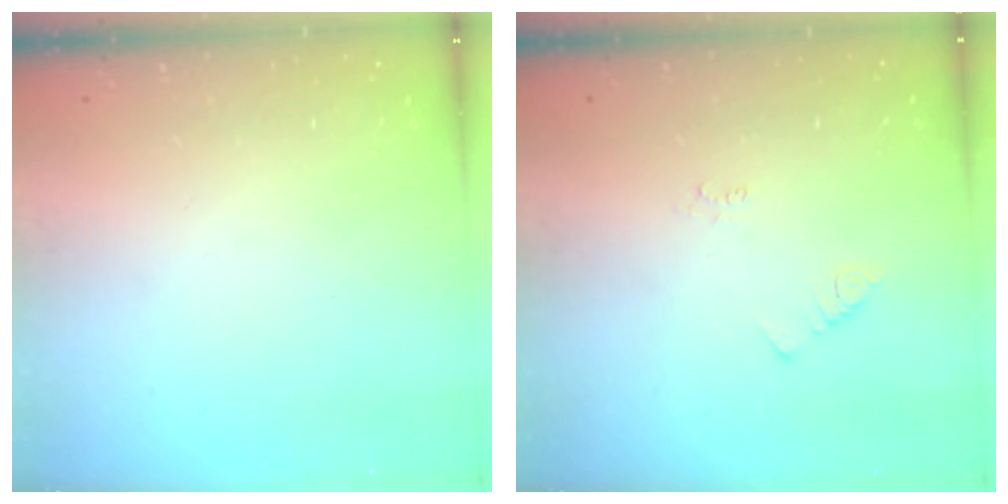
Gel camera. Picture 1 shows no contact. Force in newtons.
{"total": 2.2, "press": 2.1, "slide": 0.4}